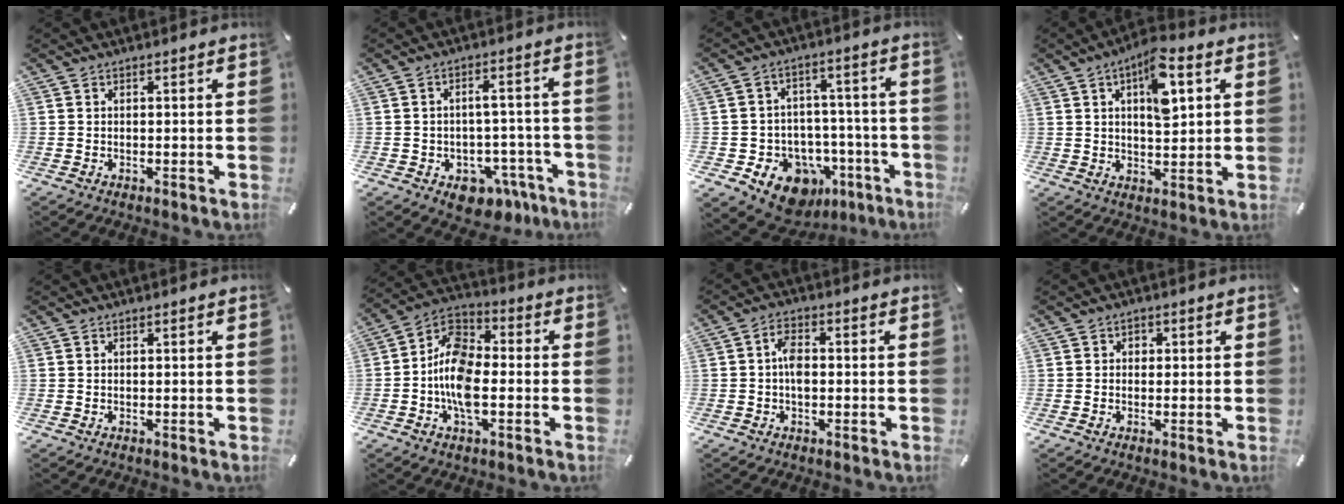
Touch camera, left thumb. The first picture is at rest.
{"total": 6.7, "force": [-2.3, 5.0, 3.8], "torque": [-0.045, 0.001, -0.038]}
{"total": 12.6, "force": [-7.1, 9.2, 4.8], "torque": [-0.049, 0.043, -0.111]}
{"total": 10.5, "force": [4.3, 4.8, 8.3], "torque": [-0.118, -0.012, 0.068]}
{"total": 0.0}
{"total": 11.7, "force": [-3.3, 6.9, 8.8], "torque": [-0.190, 0.013, -0.061]}
{"total": 4.2, "force": [-0.4, 2.4, 3.4], "torque": [-0.072, 0.006, -0.008]}
{"total": 1.4, "force": [-0.1, 1.3, 0.5], "torque": [-0.004, 0.003, -0.007]}